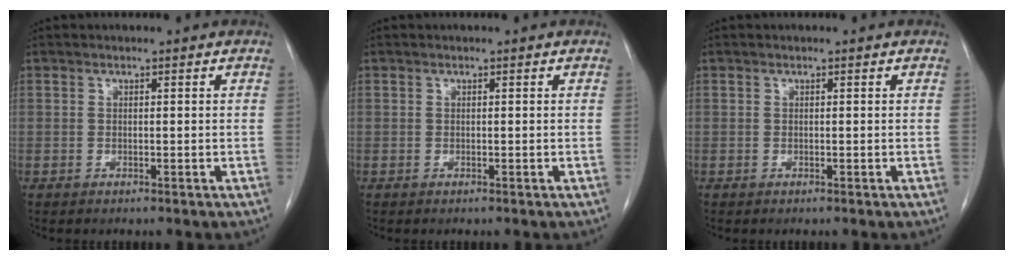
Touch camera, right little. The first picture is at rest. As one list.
[{"total": 0.0}, {"total": 0.0}]